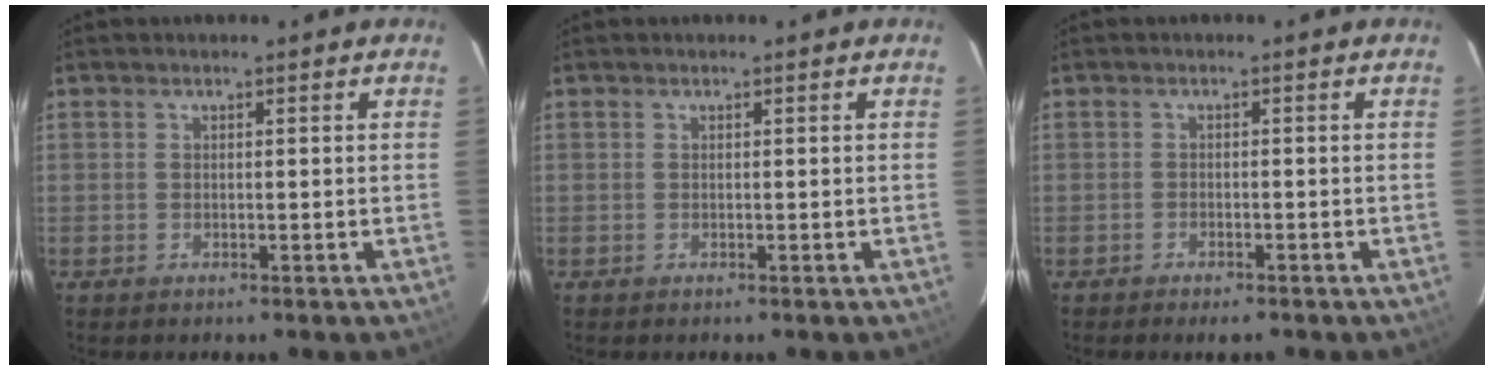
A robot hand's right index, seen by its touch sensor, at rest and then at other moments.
{"total": 0.0}
{"total": 2.7, "force": [-2.2, 1.0, 1.1], "torque": [-0.029, -0.006, -0.037]}